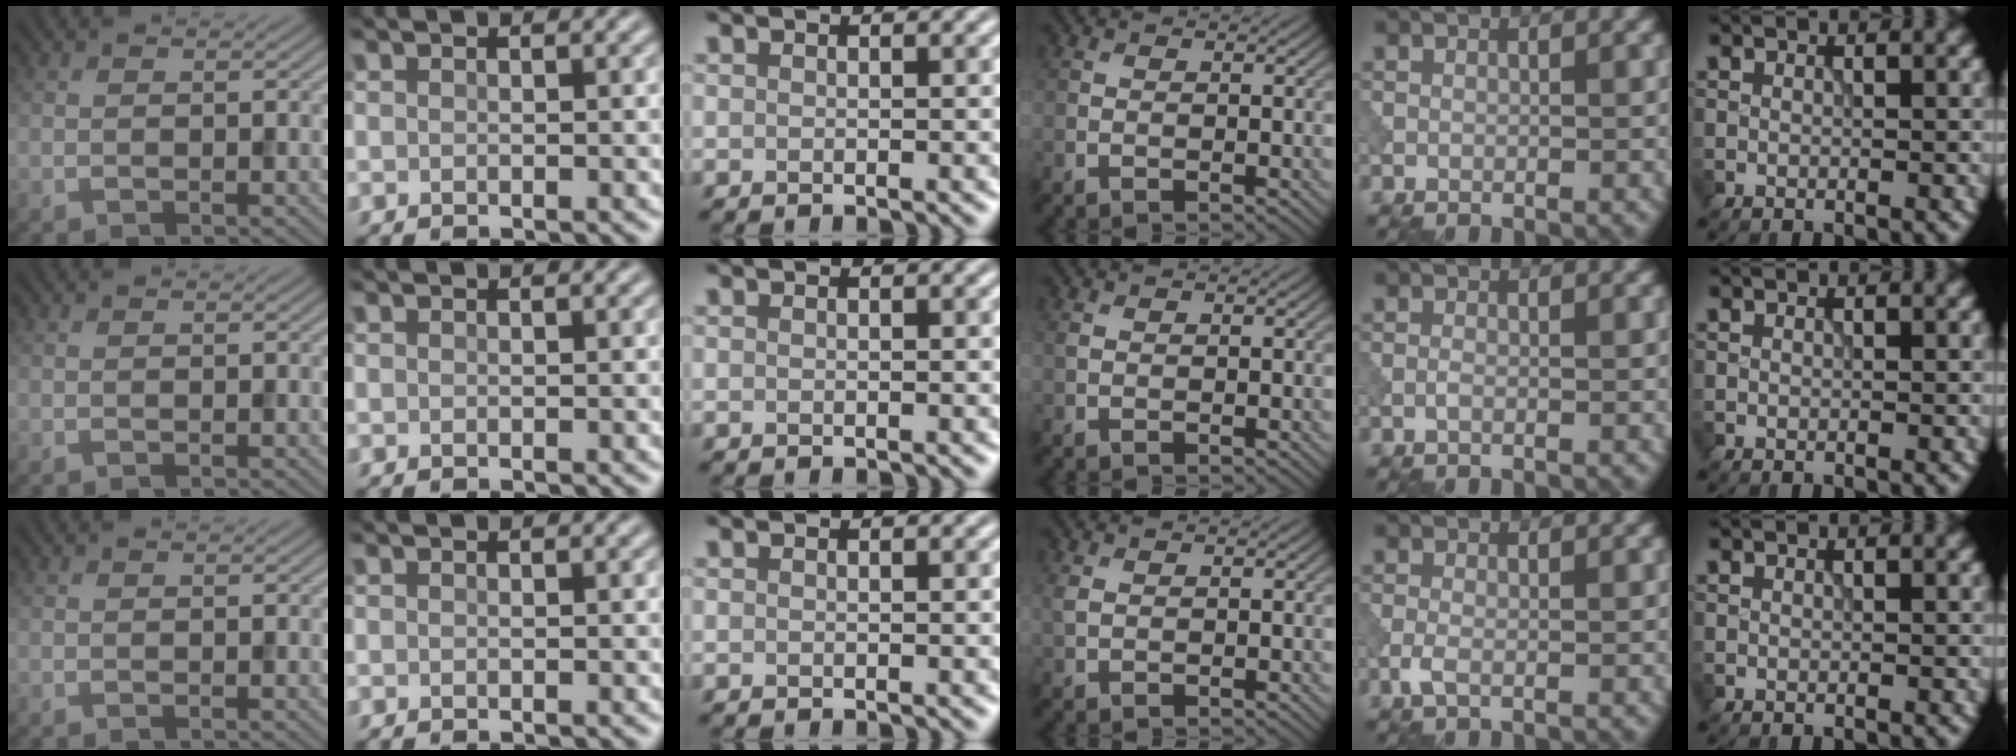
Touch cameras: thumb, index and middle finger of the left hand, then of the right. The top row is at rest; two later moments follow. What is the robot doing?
{"motion": "dispense", "object": "pipette"}